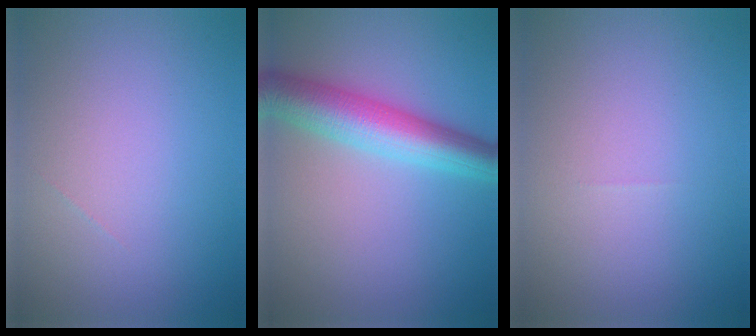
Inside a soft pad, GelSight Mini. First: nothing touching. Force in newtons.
{"total": 6.7, "press": 6.7, "slide": 0.3}
{"total": 0.0}